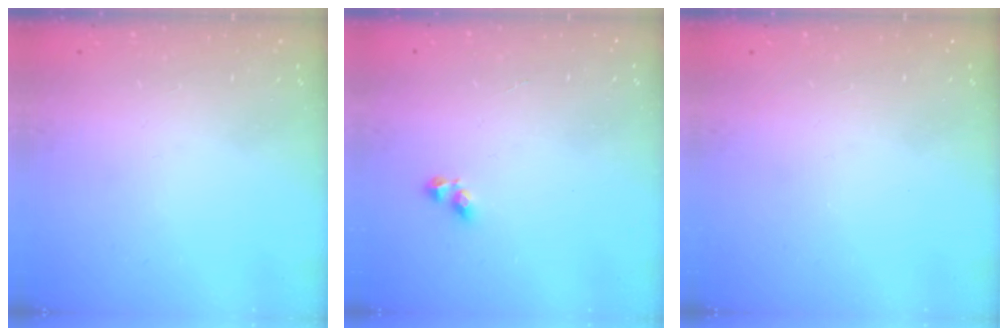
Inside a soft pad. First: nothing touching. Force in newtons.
{"total": 3.7, "press": 3.7, "slide": 0.6}
{"total": 0.0}